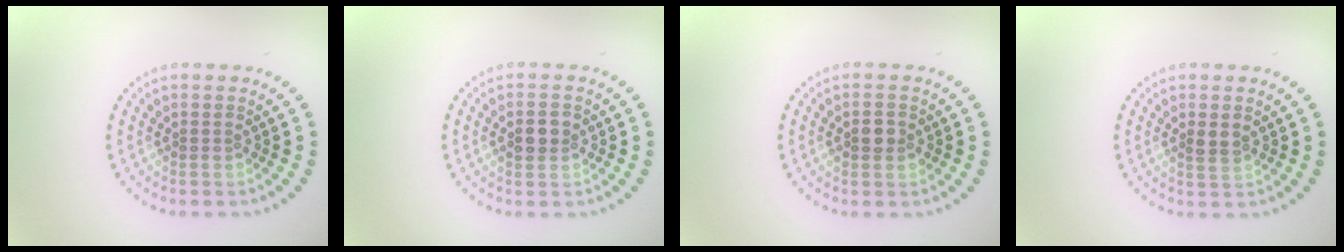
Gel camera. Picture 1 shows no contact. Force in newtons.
{"total": 2.4, "press": 2.4, "slide": 0.0}
{"total": 2.2, "press": 2.2, "slide": 0.2}
{"total": 1.3, "press": 1.2, "slide": 0.5}